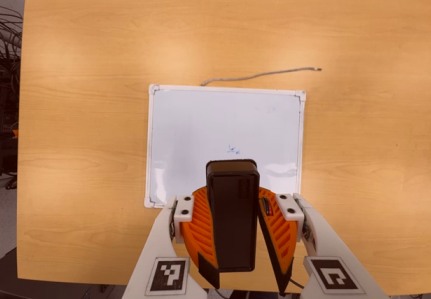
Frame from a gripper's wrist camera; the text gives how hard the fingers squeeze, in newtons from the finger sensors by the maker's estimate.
{"total": 10.9, "left": 10.4, "right": 11.3}